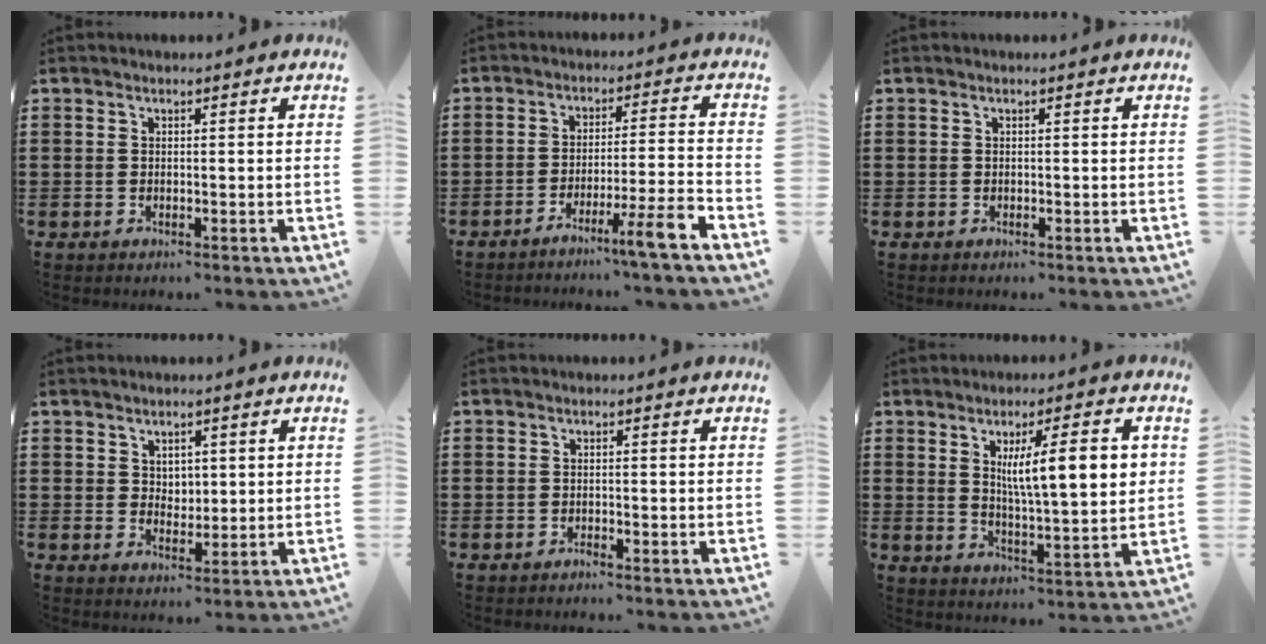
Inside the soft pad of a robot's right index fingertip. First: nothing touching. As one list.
[{"total": 6.7, "force": [-4.9, -0.6, 4.6], "torque": [-0.073, -0.007, -0.090]}, {"total": 0.0}, {"total": 2.6, "force": [1.6, 2.0, 0.6], "torque": [-0.012, 0.007, 0.027]}, {"total": 0.7, "force": [-0.6, 0.1, 0.2], "torque": [-0.007, -0.001, -0.013]}, {"total": 10.2, "force": [3.1, 2.1, 9.5], "torque": [-0.160, -0.002, 0.045]}]